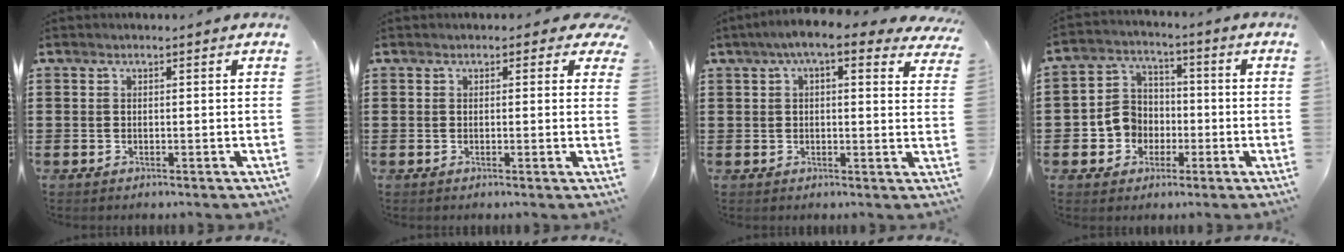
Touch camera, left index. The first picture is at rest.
{"total": 1.1, "force": [0.5, 0.7, 0.6], "torque": [-0.007, 0.004, 0.007]}
{"total": 6.4, "force": [4.1, 1.2, 4.7], "torque": [-0.100, 0.001, 0.071]}
{"total": 6.6, "force": [-1.4, 6.1, 1.9], "torque": [-0.067, 0.016, -0.027]}